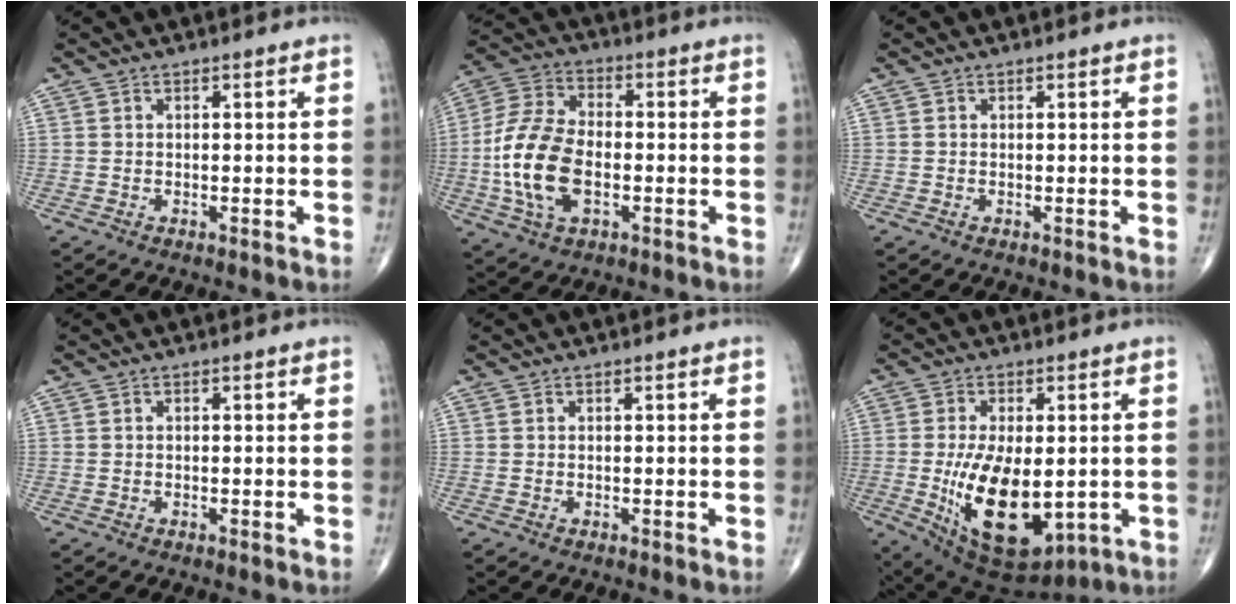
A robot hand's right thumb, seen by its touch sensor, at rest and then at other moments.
{"total": 15.0, "force": [-2.6, 8.7, 12.0], "torque": [-0.244, 0.015, -0.051]}
{"total": 0.0}
{"total": 0.0}
{"total": 0.0}
{"total": 17.1, "force": [-2.5, 8.6, 14.6], "torque": [-0.245, -0.021, -0.015]}